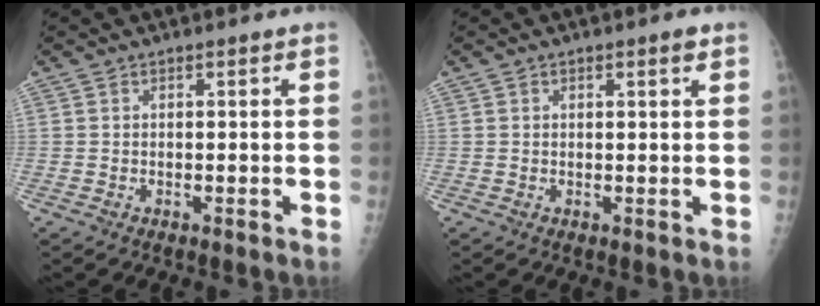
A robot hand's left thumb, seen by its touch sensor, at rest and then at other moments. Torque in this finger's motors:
{"motor_torque": [-0.07, 0.12, -0.05, -0.04, 0.00]}